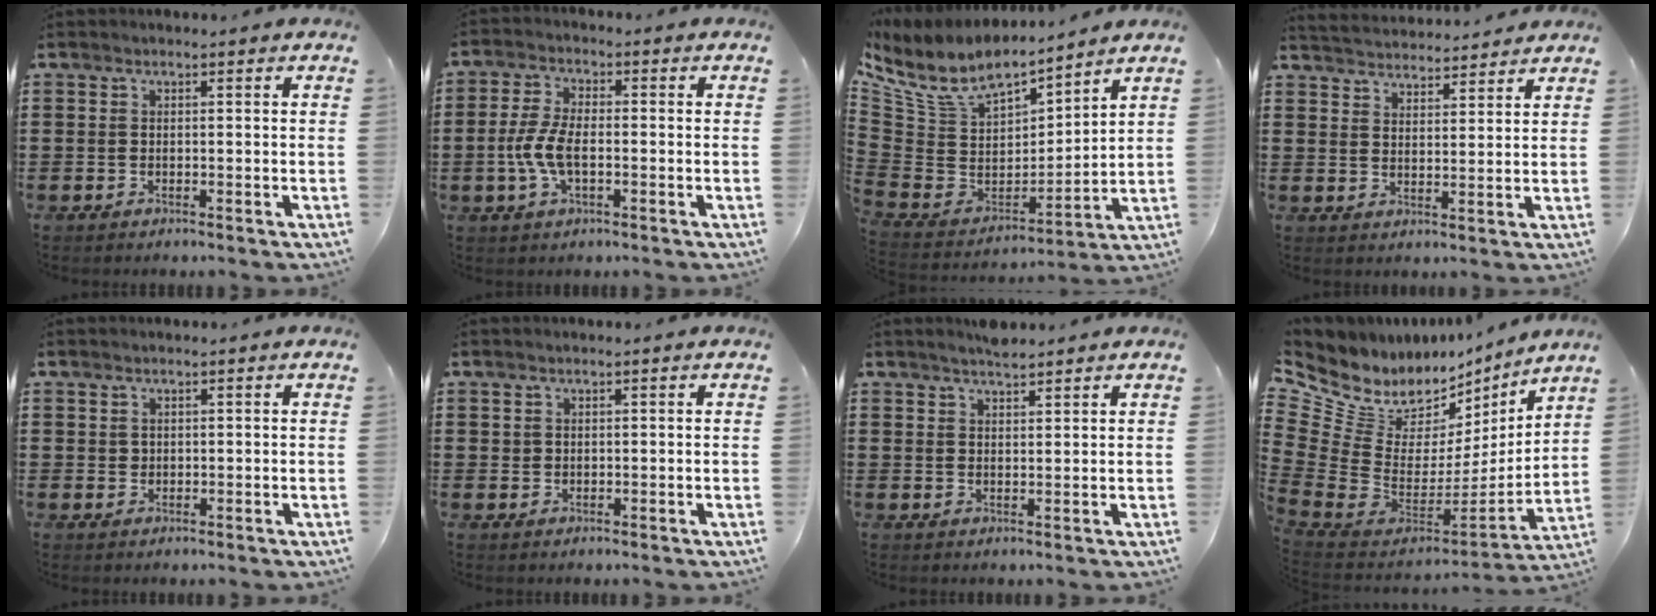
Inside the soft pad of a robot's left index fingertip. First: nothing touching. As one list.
[{"total": 5.9, "force": [-1.3, 2.6, 5.2], "torque": [-0.125, -0.005, -0.031]}, {"total": 8.8, "force": [6.9, 3.3, 4.3], "torque": [-0.121, -0.052, 0.122]}, {"total": 3.4, "force": [3.3, -0.1, -0.5], "torque": [-0.005, -0.021, 0.060]}, {"total": 0.8, "force": [0.5, 0.6, 0.2], "torque": [-0.005, 0.003, 0.010]}, {"total": 0.8, "force": [0.4, 0.6, 0.2], "torque": [-0.006, 0.004, 0.009]}, {"total": 2.2, "force": [2.1, 0.1, 0.7], "torque": [-0.017, 0.004, 0.039]}, {"total": 7.8, "force": [5.0, 5.1, 3.0], "torque": [-0.103, -0.055, 0.088]}]